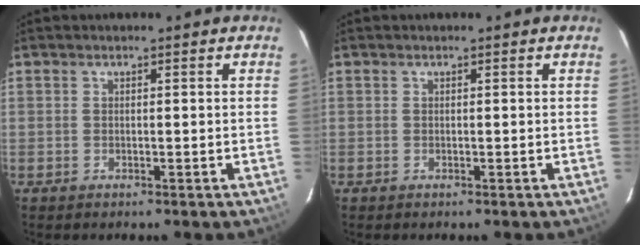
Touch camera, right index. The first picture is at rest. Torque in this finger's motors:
{"motor_torque": [-0.07, -0.01, 0.03, -0.01]}